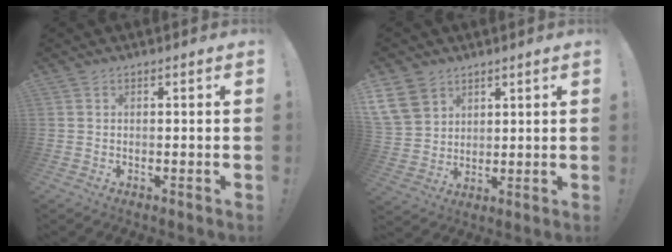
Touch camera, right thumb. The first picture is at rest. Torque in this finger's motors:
{"motor_torque": [-0.55, 1.16, 0.39, 0.68, 0.06]}